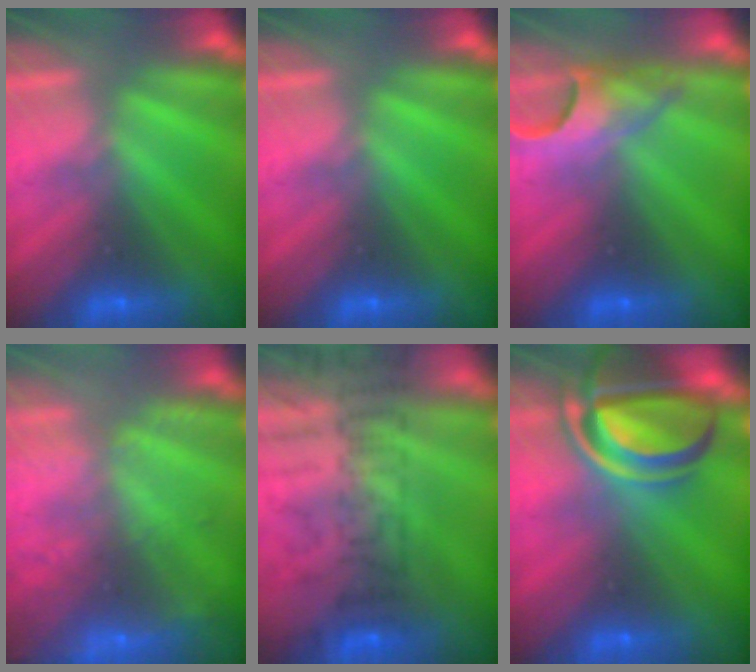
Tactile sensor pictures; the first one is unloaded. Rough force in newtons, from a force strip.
{"total": 0.0}
{"total": 4.8}
{"total": 5.6}
{"total": 10.5}
{"total": 7.1}